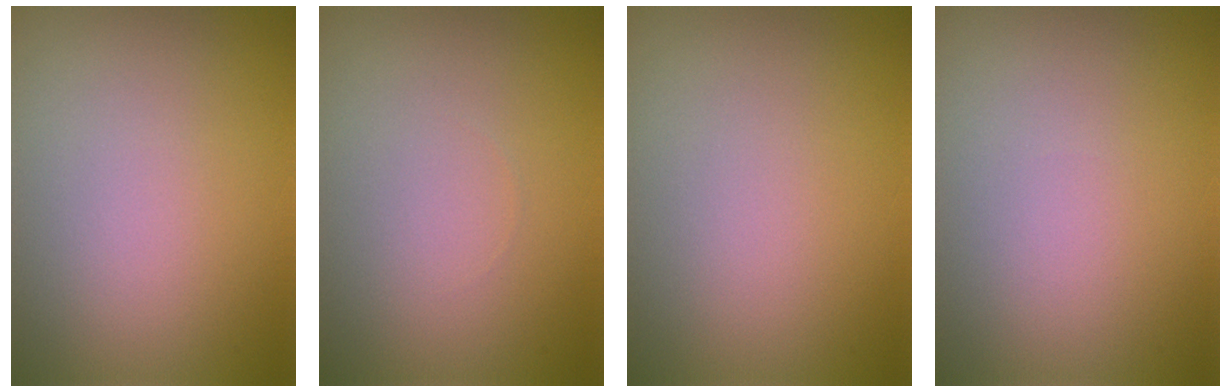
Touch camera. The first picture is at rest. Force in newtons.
{"total": 0.0}
{"total": 0.0}
{"total": 0.0}